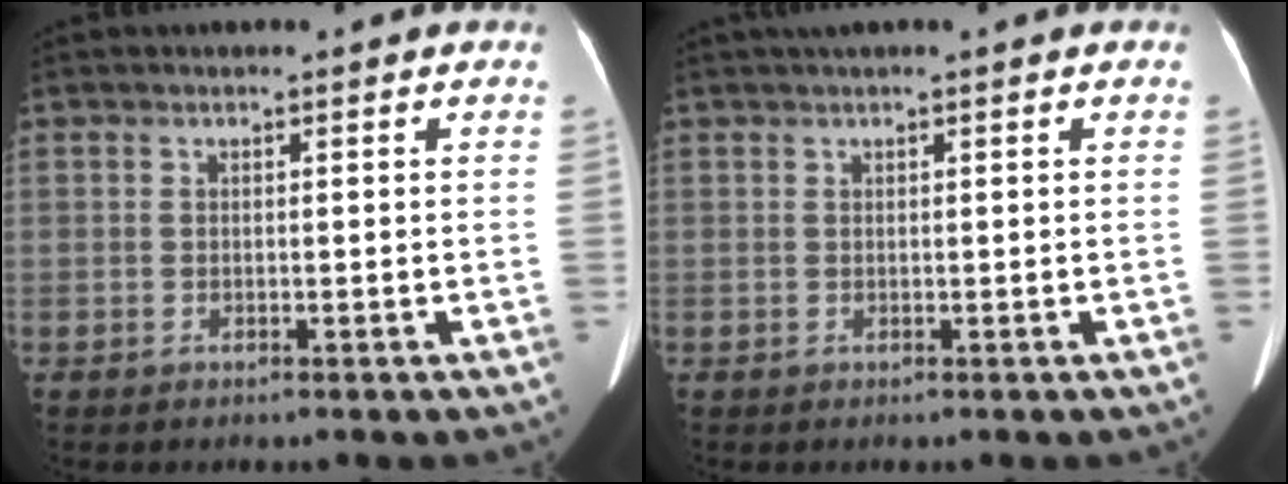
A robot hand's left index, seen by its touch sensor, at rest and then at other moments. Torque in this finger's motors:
{"motor_torque": [0.21, -0.14, 0.00, 0.04]}